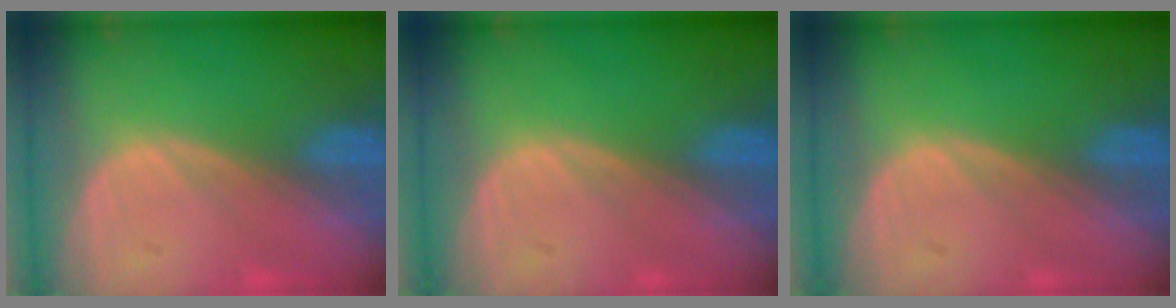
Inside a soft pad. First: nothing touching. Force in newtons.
{"total": 0.0}
{"total": 0.0}